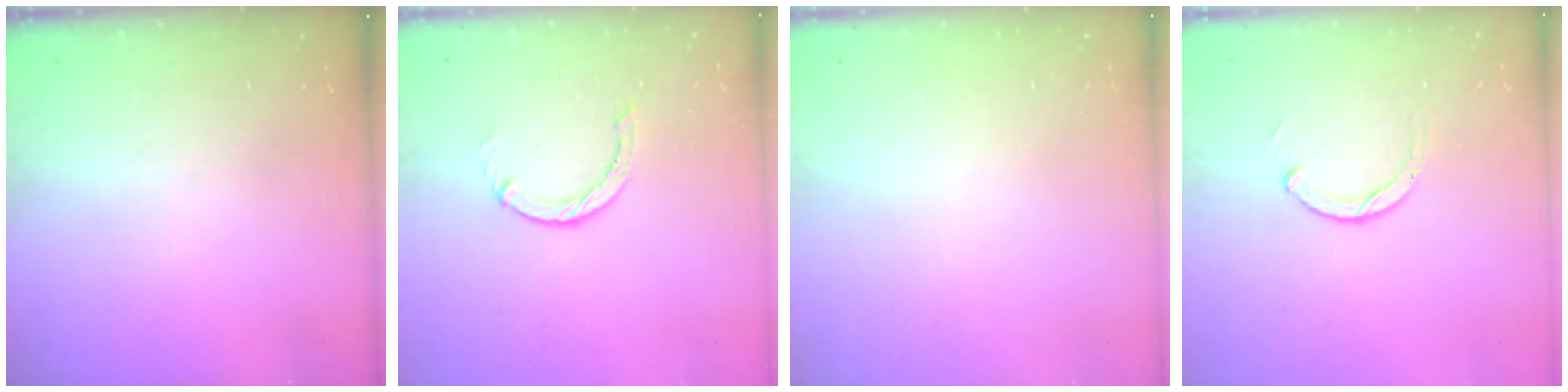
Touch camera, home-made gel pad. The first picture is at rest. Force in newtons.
{"total": 0.6, "press": 0.6, "slide": 0.2}
{"total": 2.5, "press": 2.5, "slide": 0.2}
{"total": 2.3, "press": 2.3, "slide": 0.3}